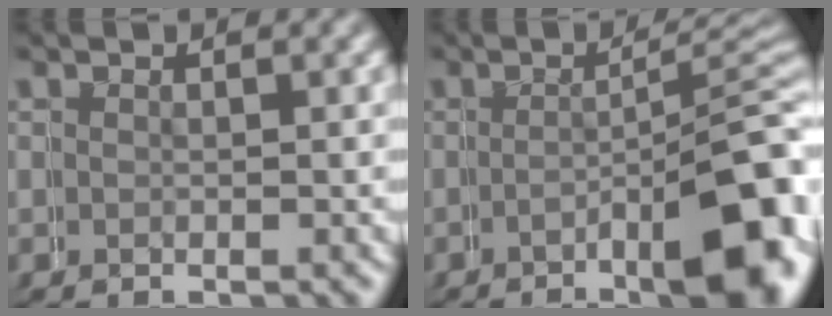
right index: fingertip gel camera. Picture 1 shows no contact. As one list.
[{"total": 10.3, "force": [-4.7, 2.6, 8.8], "torque": [-0.088, 0.009, -0.067]}]